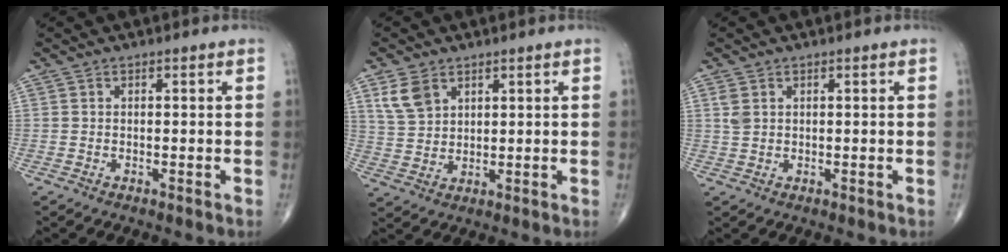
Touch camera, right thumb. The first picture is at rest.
{"total": 6.2, "force": [3.3, 4.1, 3.2], "torque": [-0.052, -0.010, 0.072]}
{"total": 2.0, "force": [0.8, 1.4, 1.2], "torque": [-0.026, 0.002, 0.023]}